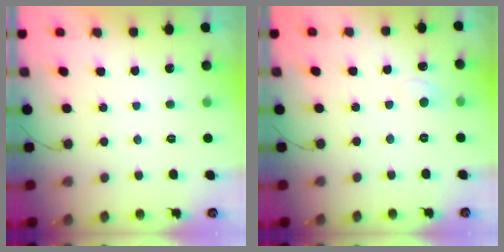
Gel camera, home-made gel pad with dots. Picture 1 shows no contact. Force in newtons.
{"total": 6.8, "press": 6.7, "slide": 0.7}